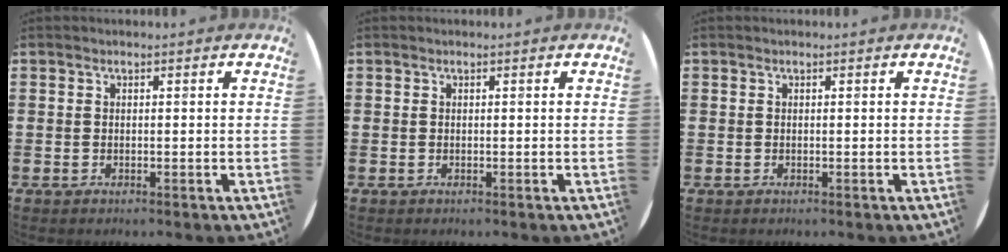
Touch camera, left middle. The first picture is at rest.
{"total": 0.0}
{"total": 0.0}